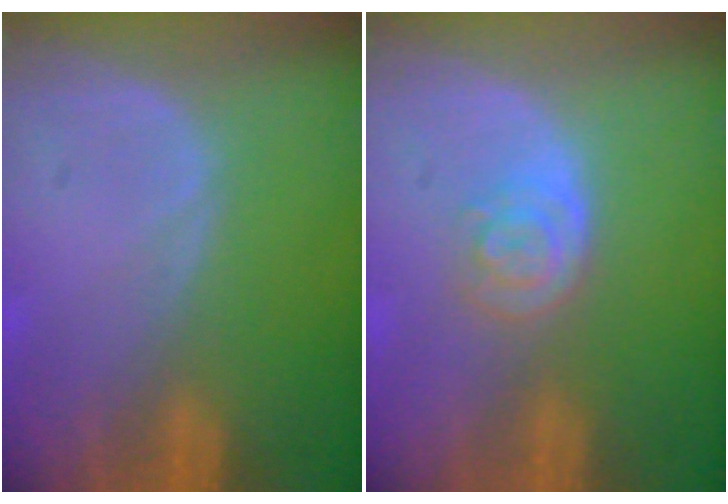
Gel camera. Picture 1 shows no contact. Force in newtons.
{"total": 3.3, "press": 3.3, "slide": 0.3}